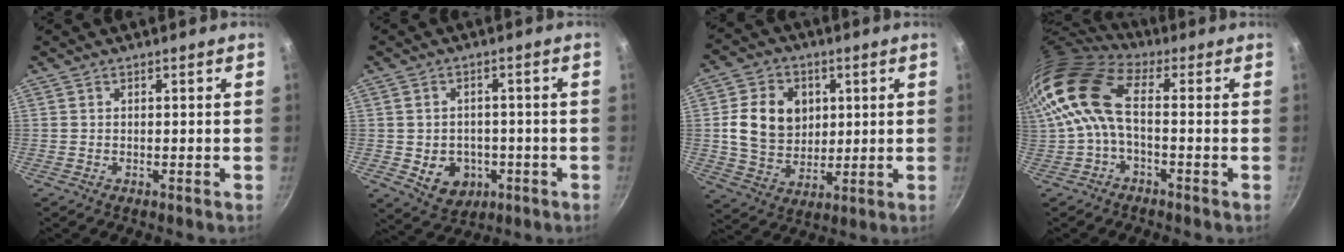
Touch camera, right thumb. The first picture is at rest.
{"total": 7.8, "force": [-2.0, 6.2, 4.2], "torque": [-0.040, 0.009, -0.015]}
{"total": 13.1, "force": [2.4, 10.5, 7.4], "torque": [-0.107, -0.005, 0.044]}
{"total": 11.9, "force": [0.3, 6.0, 10.3], "torque": [-0.208, 0.018, -0.007]}